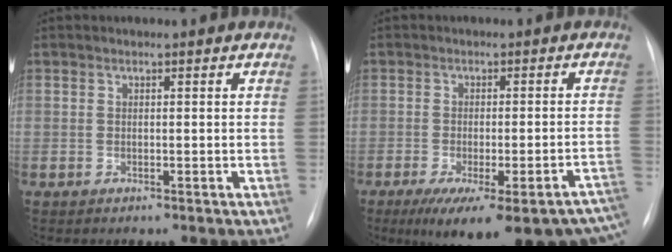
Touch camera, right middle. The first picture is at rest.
{"total": 22.3, "force": [-17.8, 4.1, 12.9], "torque": [-0.117, -0.013, -0.217]}